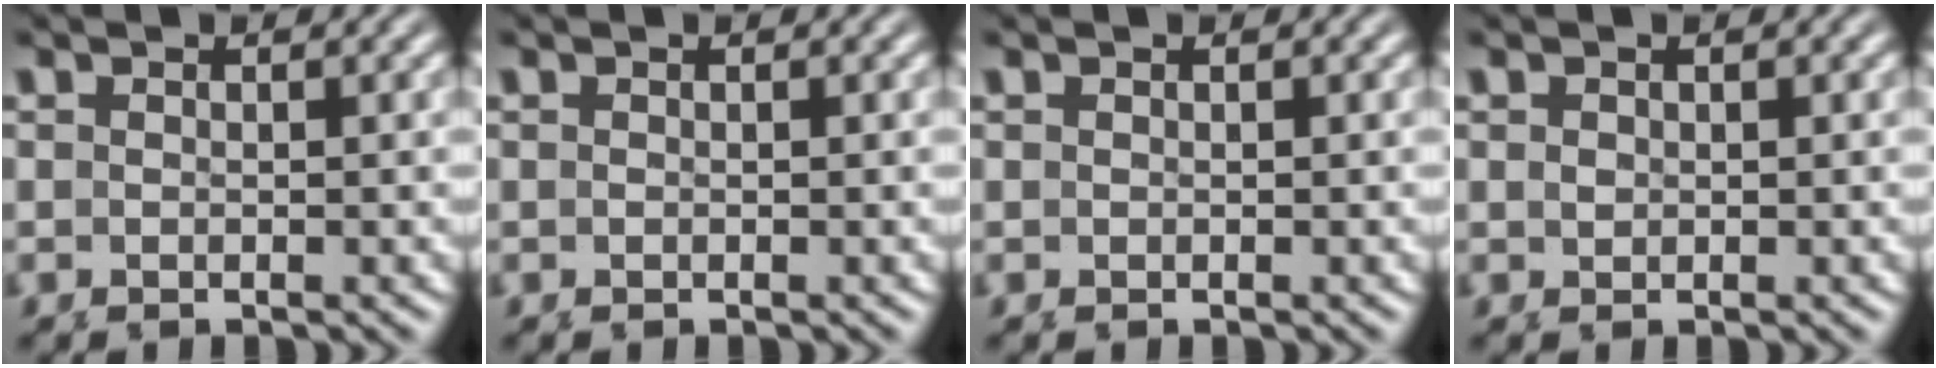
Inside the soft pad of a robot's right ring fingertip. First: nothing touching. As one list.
[{"total": 0.0}, {"total": 0.0}, {"total": 0.7, "force": [0.5, -0.3, -0.3], "torque": [0.005, 0.000, 0.014]}]